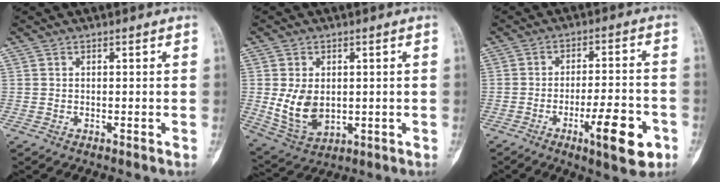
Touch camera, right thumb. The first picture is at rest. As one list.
[{"total": 9.1, "force": [0.2, 6.3, 6.5], "torque": [-0.106, -0.011, 0.024]}, {"total": 12.1, "force": [-5.2, 3.4, 10.4], "torque": [-0.150, 0.021, -0.075]}]